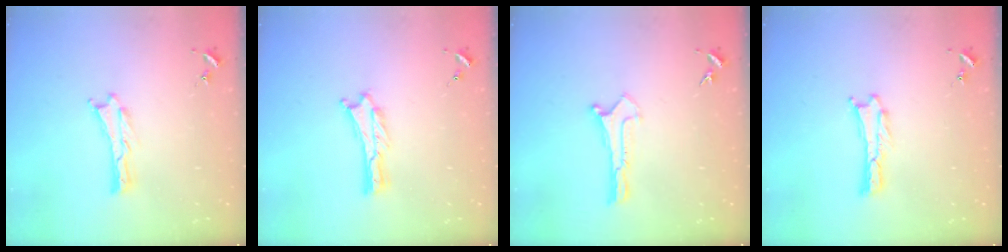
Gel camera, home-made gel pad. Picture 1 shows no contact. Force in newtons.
{"total": 0.0}
{"total": 0.0}
{"total": 0.0}